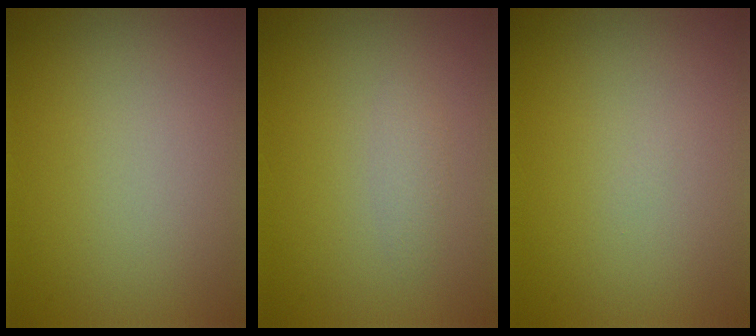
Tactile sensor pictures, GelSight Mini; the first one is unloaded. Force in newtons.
{"total": 1.0, "press": 1.0, "slide": 0.1}
{"total": 0.0}